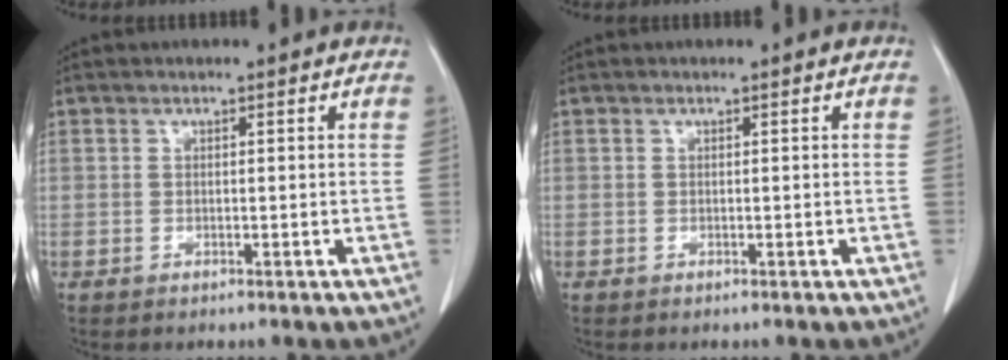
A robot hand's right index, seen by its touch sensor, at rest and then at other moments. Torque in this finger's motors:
{"motor_torque": [0.00, 0.00, 0.00, 0.00]}